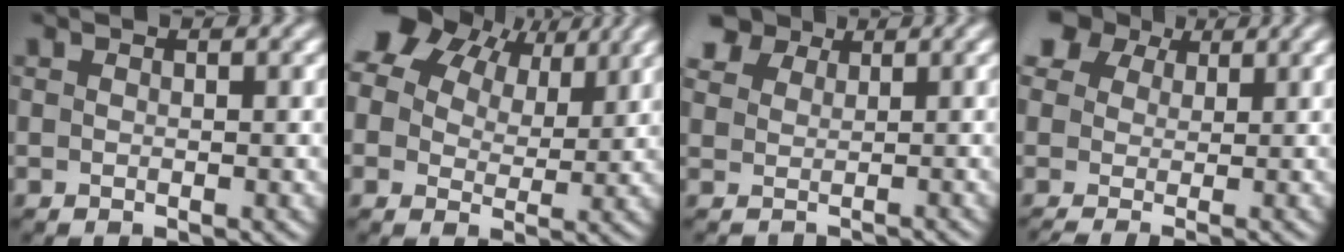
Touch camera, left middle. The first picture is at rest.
{"total": 11.8, "force": [6.5, 7.1, 6.9], "torque": [-0.131, 0.030, 0.094]}
{"total": 4.3, "force": [3.1, 2.8, 0.9], "torque": [-0.020, 0.011, 0.042]}
{"total": 4.4, "force": [0.9, 3.5, 2.6], "torque": [-0.039, 0.000, 0.015]}